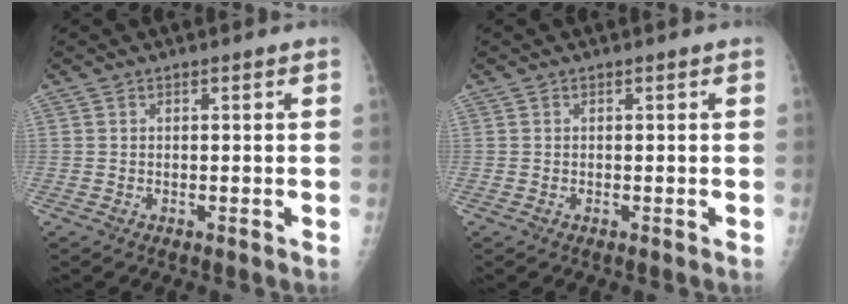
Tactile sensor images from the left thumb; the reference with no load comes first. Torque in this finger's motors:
{"motor_torque": [-0.29, 0.07, -0.07, -0.03, 0.00]}